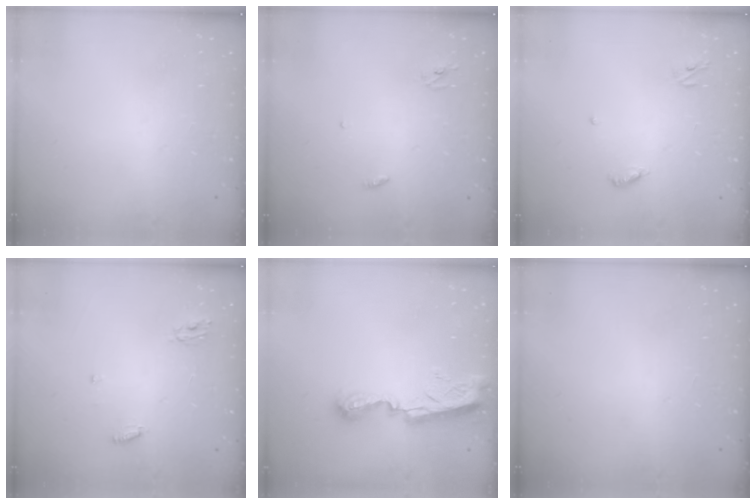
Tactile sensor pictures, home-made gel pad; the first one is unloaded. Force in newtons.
{"total": 2.8, "press": 2.8, "slide": 0.2}
{"total": 4.9, "press": 4.9, "slide": 0.4}
{"total": 5.1, "press": 5.1, "slide": 0.4}
{"total": 9.1, "press": 9.1, "slide": 0.6}
{"total": 1.0, "press": 0.8, "slide": 0.6}